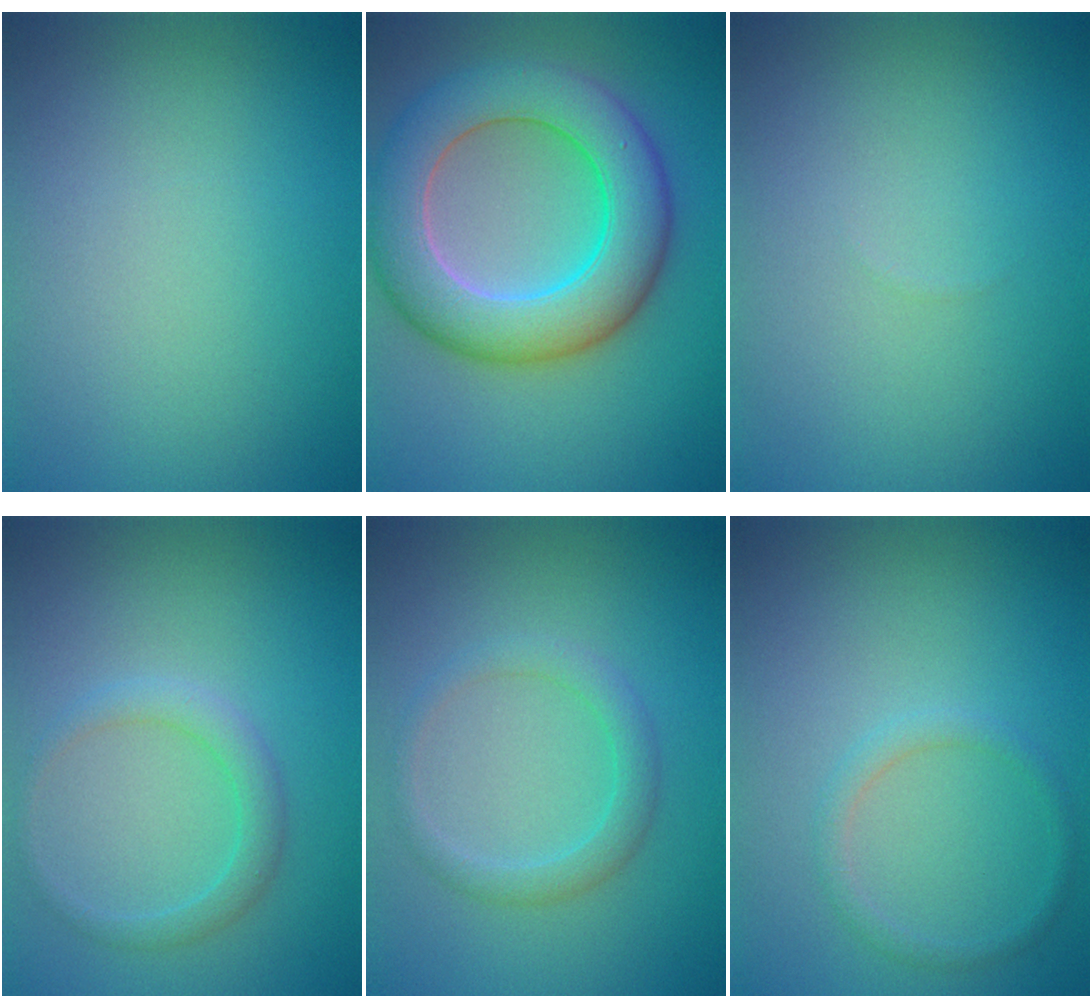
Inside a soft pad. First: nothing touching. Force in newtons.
{"total": 9.2, "press": 9.2, "slide": 0.6}
{"total": 0.0}
{"total": 2.0, "press": 2.0, "slide": 0.1}
{"total": 2.2, "press": 2.2, "slide": 0.0}
{"total": 1.3, "press": 1.3, "slide": 0.1}